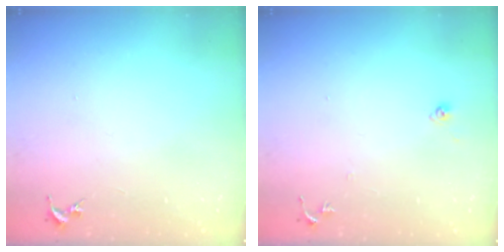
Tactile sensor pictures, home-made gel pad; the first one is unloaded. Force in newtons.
{"total": 6.2, "press": 6.1, "slide": 0.5}